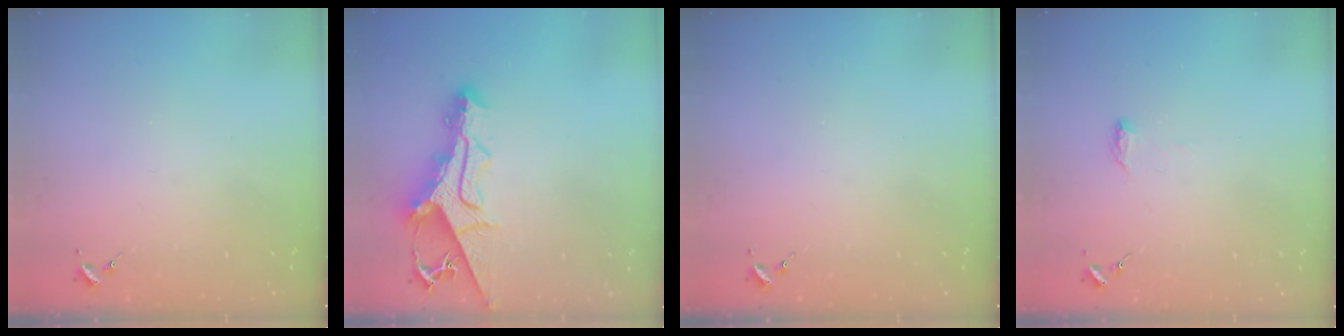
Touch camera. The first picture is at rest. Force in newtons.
{"total": 14.8, "press": 14.7, "slide": 0.9}
{"total": 0.0}
{"total": 5.5, "press": 5.5, "slide": 0.7}